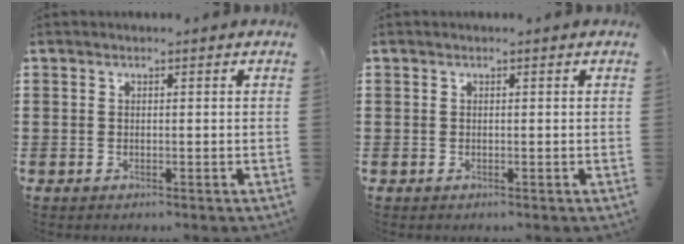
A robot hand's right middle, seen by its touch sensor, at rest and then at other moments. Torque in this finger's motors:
{"motor_torque": [0.00, 0.00, 0.00, 0.00]}